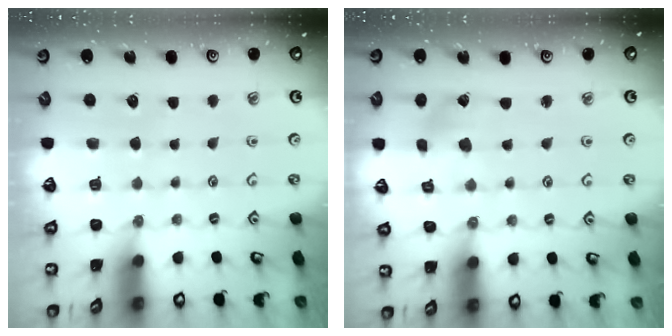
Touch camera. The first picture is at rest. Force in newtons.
{"total": 1.4, "press": 1.4, "slide": 0.2}